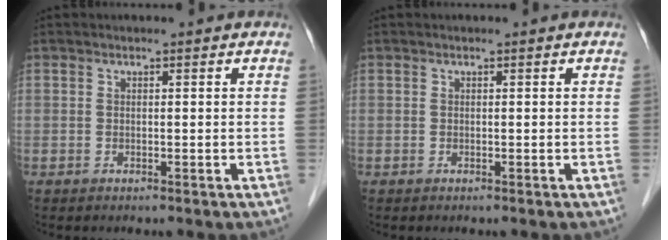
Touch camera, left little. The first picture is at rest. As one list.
[{"total": 0.0}]